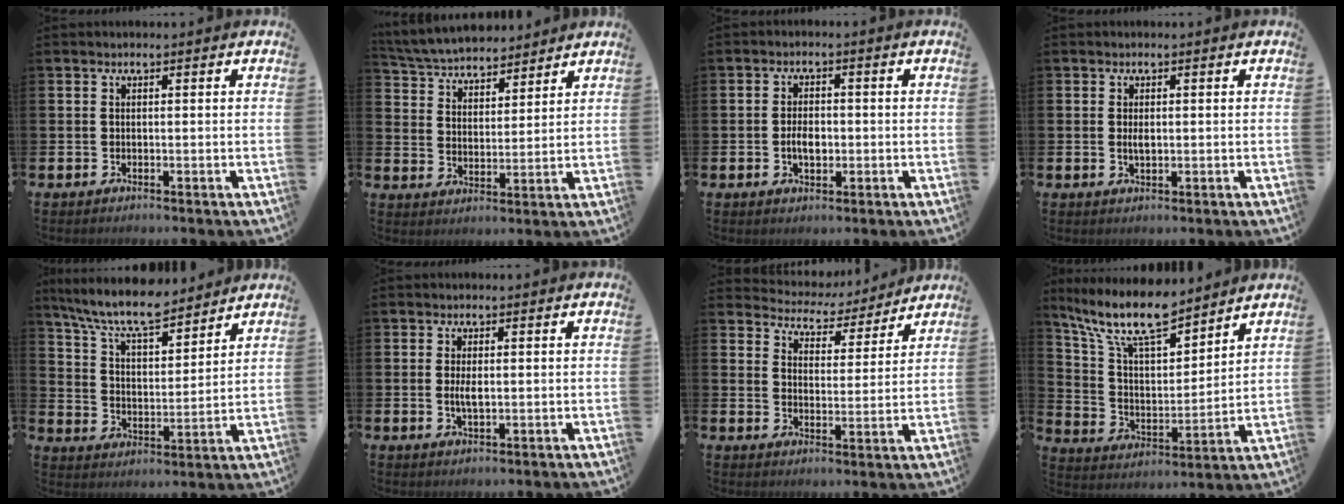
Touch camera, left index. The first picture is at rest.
{"total": 5.5, "force": [5.3, 1.3, 0.3], "torque": [-0.037, -0.032, 0.093]}
{"total": 3.3, "force": [-0.4, 1.9, 2.6], "torque": [-0.026, -0.005, -0.014]}
{"total": 1.4, "force": [0.2, 0.6, 1.2], "torque": [-0.019, 0.000, 0.000]}
{"total": 9.5, "force": [8.6, 1.8, 3.5], "torque": [-0.100, -0.046, 0.152]}
{"total": 2.4, "force": [0.1, 0.9, 2.2], "torque": [-0.036, -0.002, -0.002]}
{"total": 4.7, "force": [4.5, 1.4, -0.2], "torque": [-0.022, -0.041, 0.074]}
{"total": 12.0, "force": [10.2, 2.8, 5.7], "torque": [-0.146, -0.050, 0.181]}